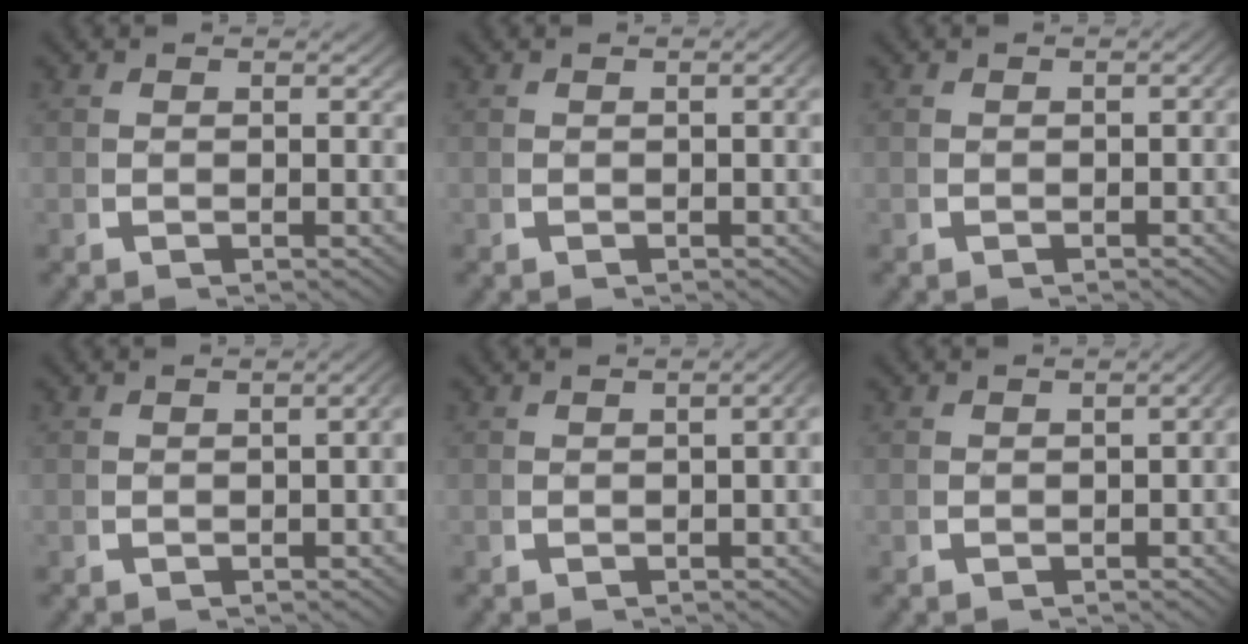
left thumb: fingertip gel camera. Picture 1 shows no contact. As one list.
[{"total": 0.9, "force": [-0.3, 0.3, 0.8], "torque": [-0.009, 0.003, -0.003]}, {"total": 1.0, "force": [-0.8, 0.5, 0.4], "torque": [-0.004, -0.001, -0.011]}, {"total": 2.0, "force": [-0.6, 0.9, 1.7], "torque": [-0.020, 0.006, -0.008]}, {"total": 2.6, "force": [-0.5, 1.1, 2.2], "torque": [-0.023, 0.010, -0.008]}, {"total": 1.7, "force": [-0.9, 0.8, 1.1], "torque": [-0.013, 0.001, -0.012]}]